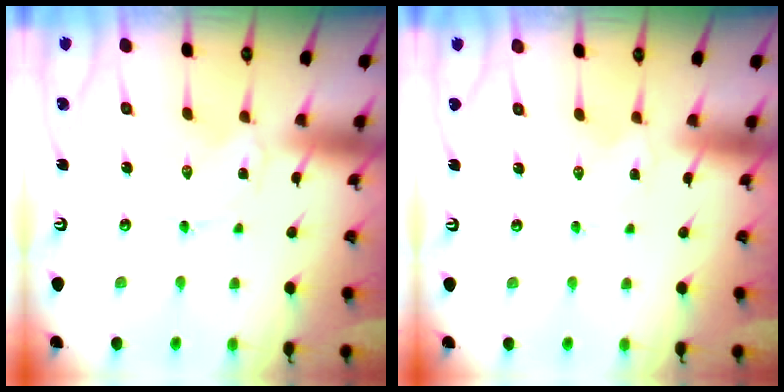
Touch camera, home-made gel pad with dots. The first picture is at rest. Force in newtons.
{"total": 0.0}